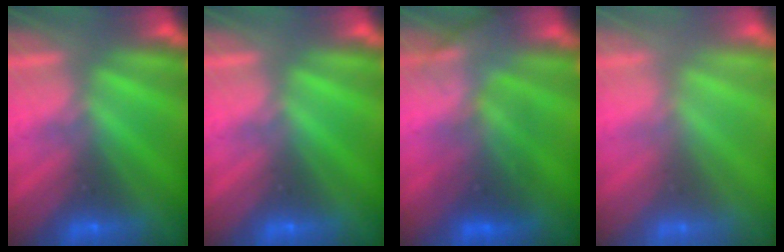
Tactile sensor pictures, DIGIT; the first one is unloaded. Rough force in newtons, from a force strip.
{"total": 0.0}
{"total": 2.6}
{"total": 2.8}